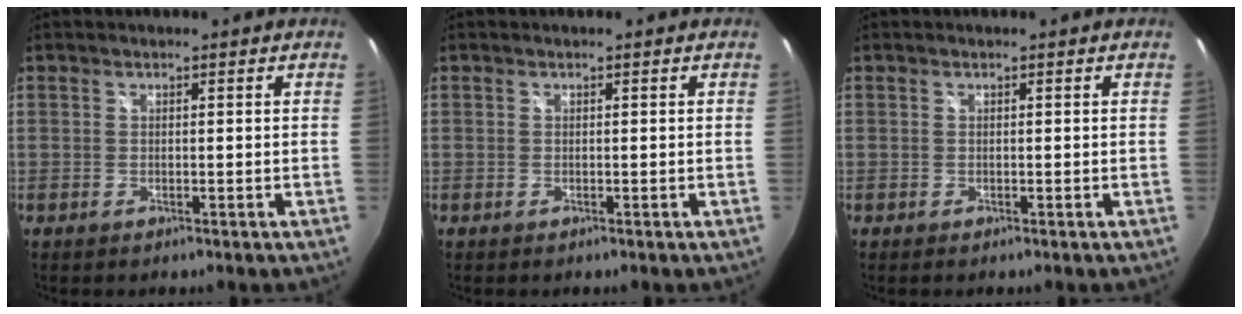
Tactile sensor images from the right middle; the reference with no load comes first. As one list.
[{"total": 0.0}, {"total": 0.0}]